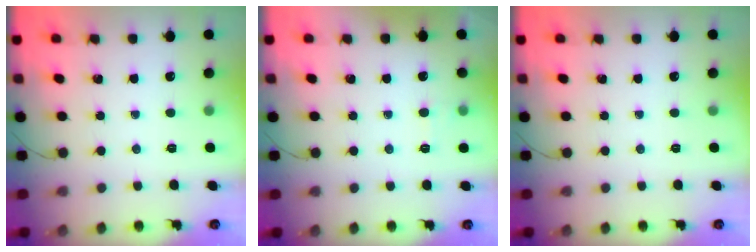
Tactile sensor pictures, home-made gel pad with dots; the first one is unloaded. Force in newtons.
{"total": 5.6, "press": 5.3, "slide": 1.7}
{"total": 0.0}